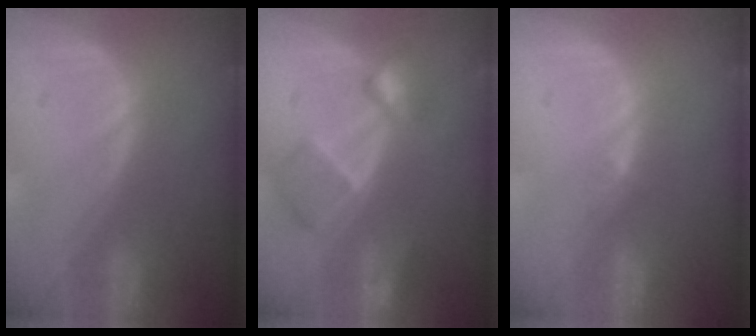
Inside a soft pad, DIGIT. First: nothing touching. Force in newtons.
{"total": 7.6, "press": 6.7, "slide": 3.6}
{"total": 0.9, "press": 0.7, "slide": 0.6}